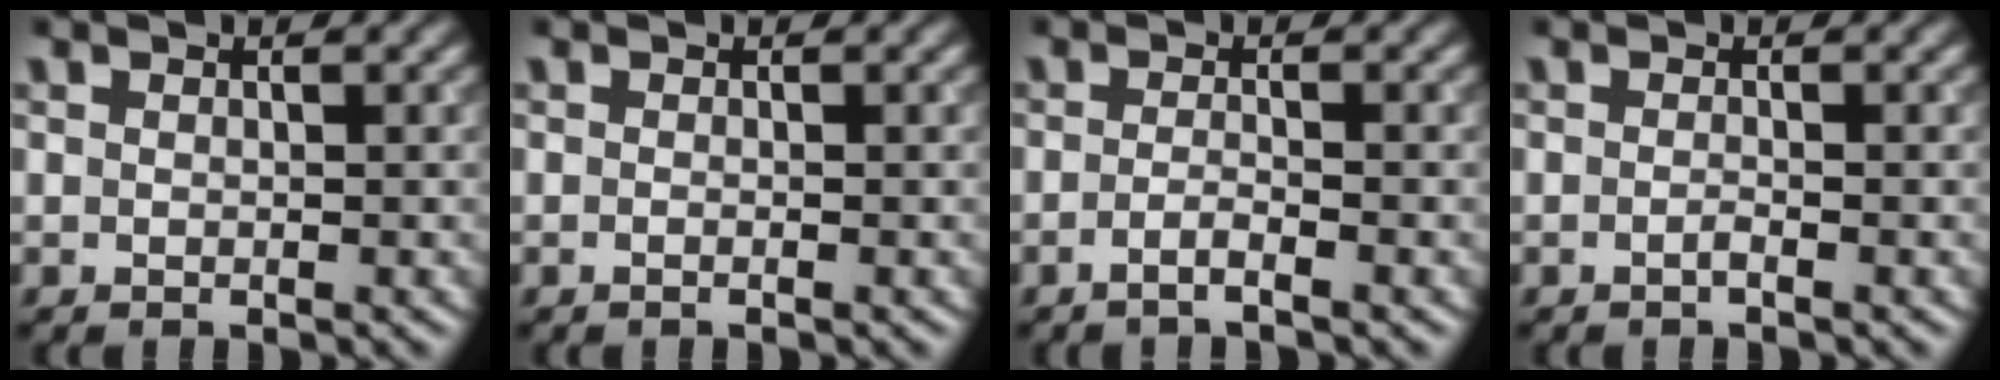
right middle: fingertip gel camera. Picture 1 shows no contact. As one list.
[{"total": 0.6, "force": [-0.2, 0.2, 0.5], "torque": [-0.009, -0.007, -0.008]}, {"total": 1.6, "force": [-0.8, 0.4, 1.3], "torque": [-0.019, -0.001, -0.023]}, {"total": 0.7, "force": [-0.4, 0.1, 0.5], "torque": [-0.010, 0.001, -0.009]}]